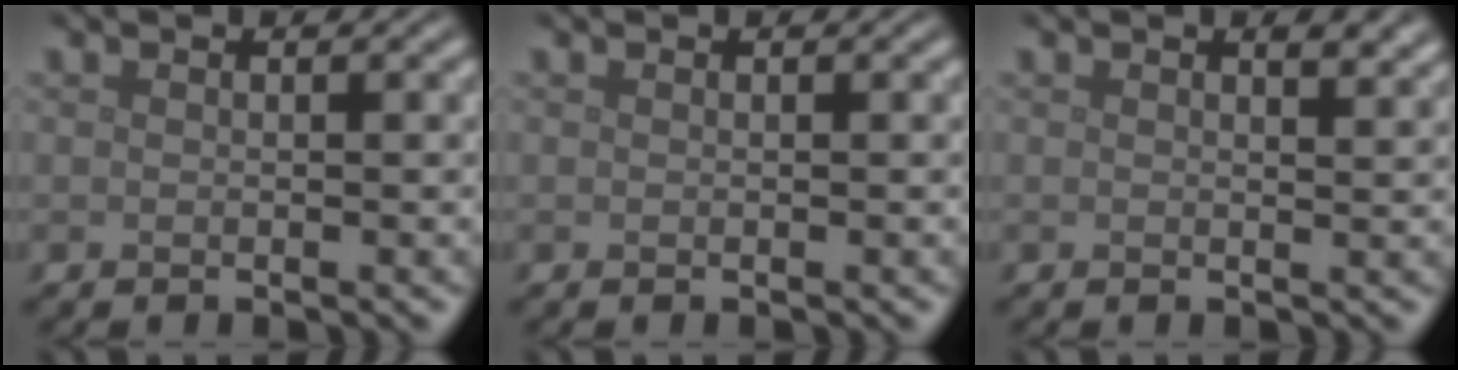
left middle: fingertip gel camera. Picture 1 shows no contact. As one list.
[{"total": 0.0}, {"total": 1.7, "force": [1.3, 0.6, 1.0], "torque": [-0.007, 0.000, 0.020]}]